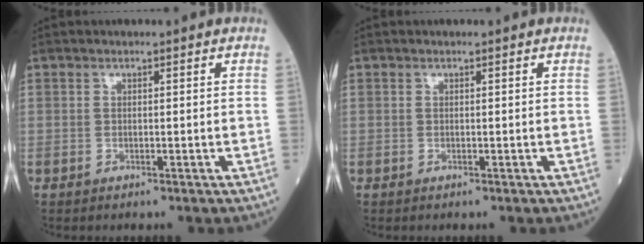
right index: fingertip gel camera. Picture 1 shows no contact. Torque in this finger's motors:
{"motor_torque": [0.00, 0.00, 0.00, 0.00]}